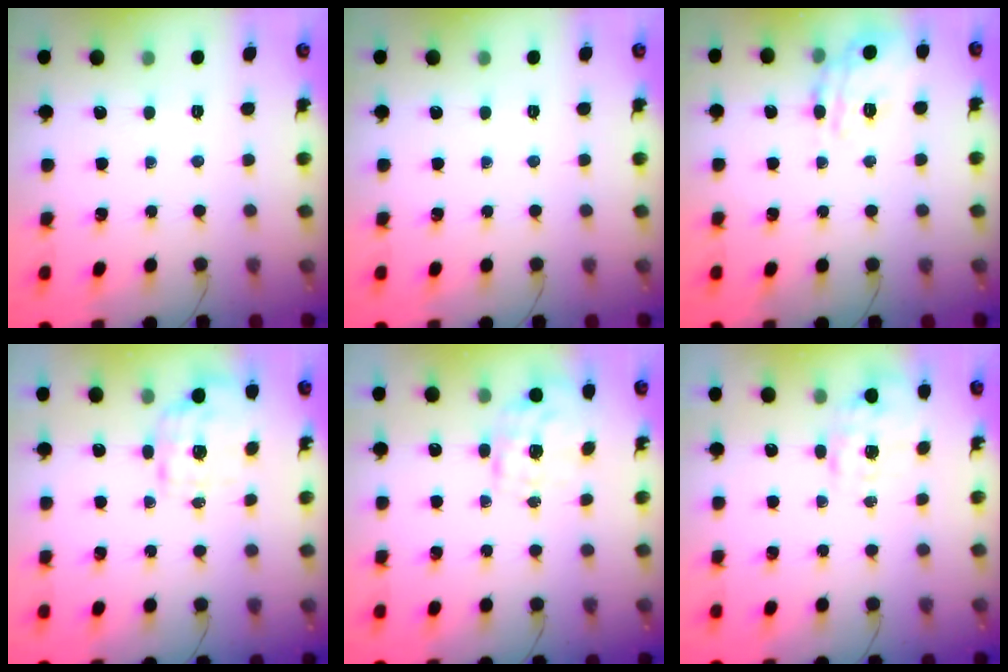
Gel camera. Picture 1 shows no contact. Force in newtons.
{"total": 0.0}
{"total": 13.5, "press": 13.4, "slide": 1.0}
{"total": 2.0, "press": 1.8, "slide": 1.0}
{"total": 1.6, "press": 1.4, "slide": 0.7}
{"total": 2.3, "press": 2.2, "slide": 0.6}